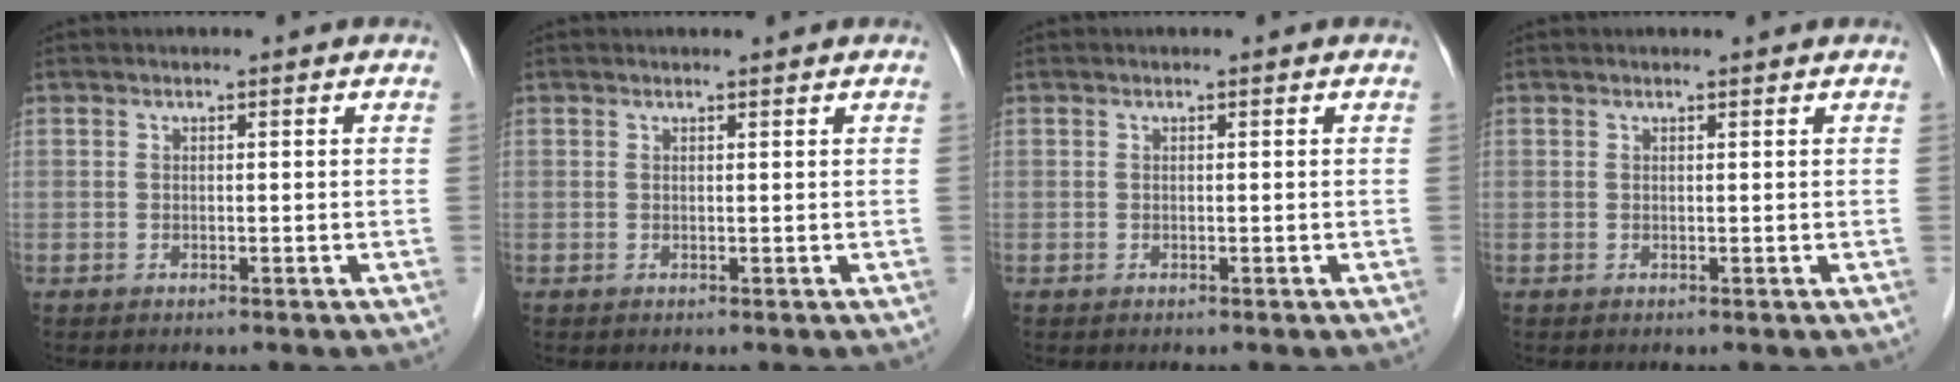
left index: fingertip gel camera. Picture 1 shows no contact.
{"total": 0.9, "force": [0.9, -0.1, 0.1], "torque": [-0.008, 0.001, 0.014]}
{"total": 0.0}
{"total": 0.8, "force": [0.8, 0.0, 0.1], "torque": [-0.008, 0.001, 0.011]}